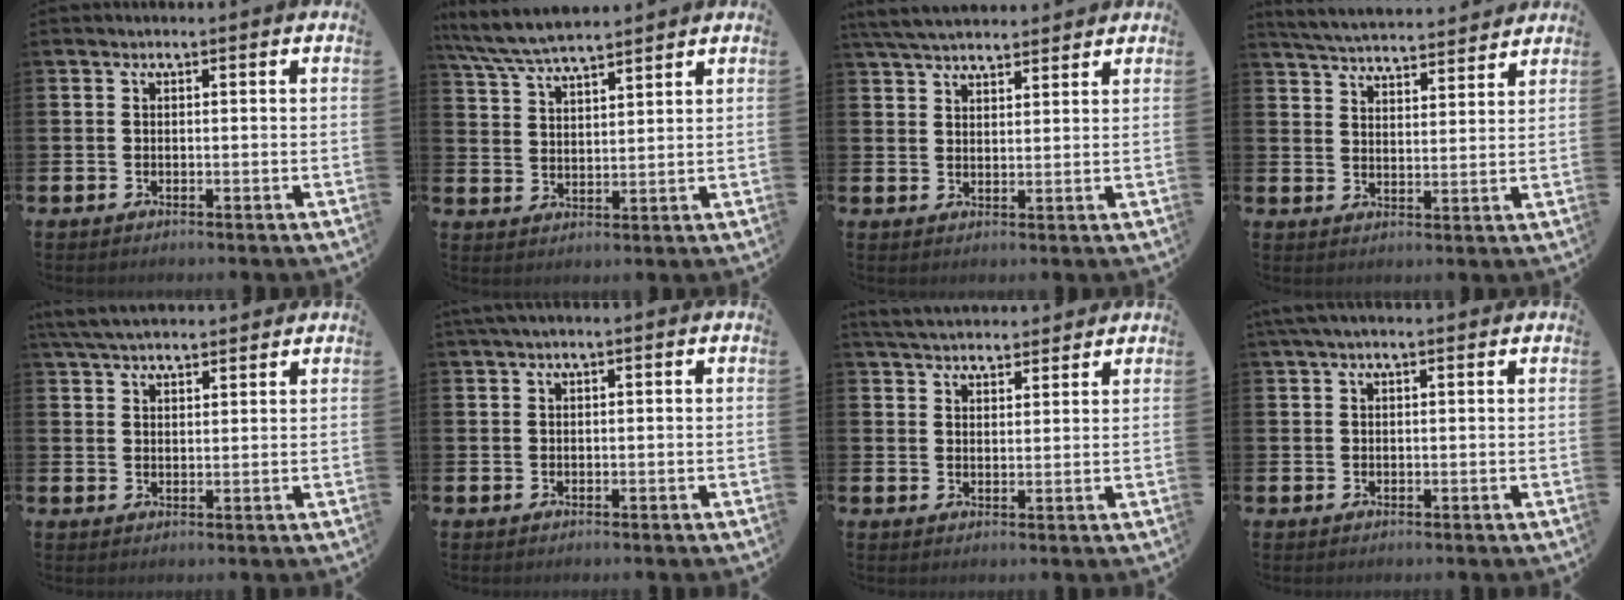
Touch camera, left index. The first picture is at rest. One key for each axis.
{"total": 6.4, "fx": 6.1, "fy": 0.6, "fz": 1.9, "tx": -0.058, "ty": -0.025, "tz": 0.111}
{"total": 4.8, "fx": 4.6, "fy": 1.0, "fz": 1.1, "tx": -0.036, "ty": -0.012, "tz": 0.085}
{"total": 5.2, "fx": 5.2, "fy": 0.4, "fz": 0.3, "tx": -0.022, "ty": -0.037, "tz": 0.090}
{"total": 5.1, "fx": 4.7, "fy": 1.1, "fz": 1.4, "tx": -0.035, "ty": -0.013, "tz": 0.087}
{"total": 0.9, "fx": 0.5, "fy": 0.0, "fz": 0.7, "tx": -0.020, "ty": 0.005, "tz": 0.010}
{"total": 4.6, "fx": 4.4, "fy": 0.9, "fz": 0.5, "tx": -0.017, "ty": -0.021, "tz": 0.080}
{"total": 1.9, "fx": 1.4, "fy": 0.3, "fz": 1.3, "tx": -0.021, "ty": 0.003, "tz": 0.024}